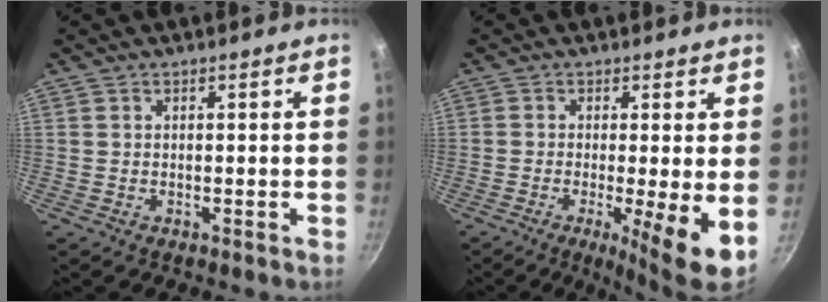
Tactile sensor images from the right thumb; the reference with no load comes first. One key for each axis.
{"total": 8.3, "fx": -1.6, "fy": 0.9, "fz": 8.1, "tx": -0.130, "ty": -0.011, "tz": -0.023}